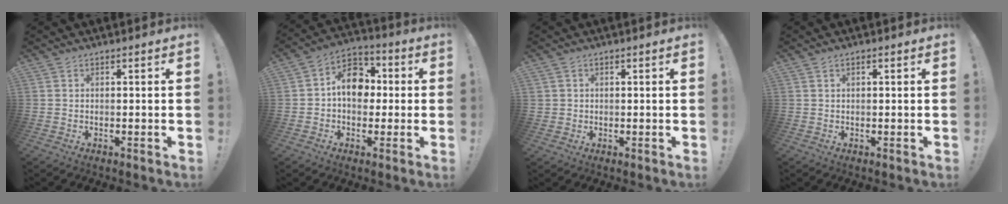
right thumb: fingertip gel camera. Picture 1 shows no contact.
{"total": 11.8, "force": [0.7, 9.0, 7.7], "torque": [-0.106, 0.020, 0.020]}
{"total": 2.2, "force": [1.0, 2.0, 0.3], "torque": [0.005, -0.007, 0.016]}
{"total": 0.7, "force": [0.2, 0.4, 0.5], "torque": [-0.014, 0.003, 0.003]}